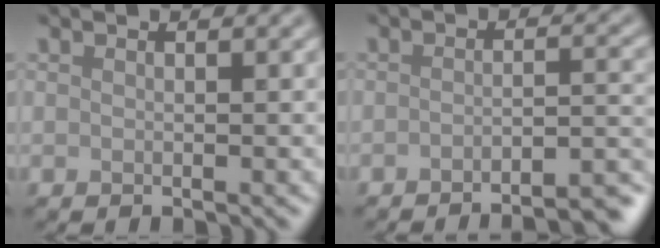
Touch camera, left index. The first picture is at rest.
{"total": 5.3, "force": [-4.2, 1.1, 3.0], "torque": [-0.024, 0.014, -0.053]}